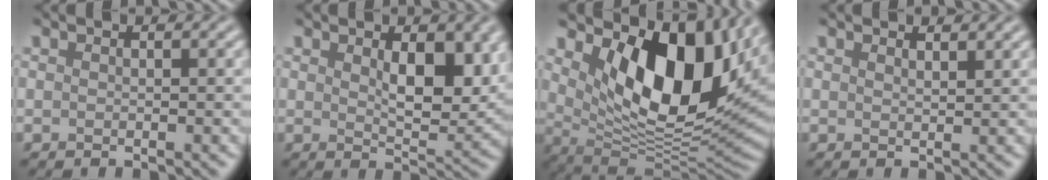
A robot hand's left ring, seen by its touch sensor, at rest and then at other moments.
{"total": 5.5, "force": [1.5, 2.5, 4.7], "torque": [-0.072, -0.009, 0.033]}
{"total": 12.7, "force": [4.4, 6.3, 10.1], "torque": [-0.150, -0.020, 0.083]}
{"total": 1.2, "force": [1.1, 0.2, 0.4], "torque": [-0.006, 0.000, 0.018]}